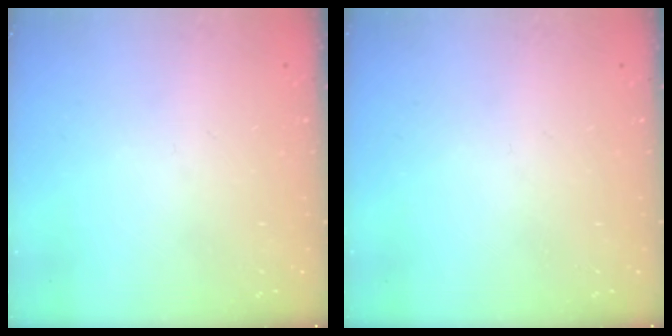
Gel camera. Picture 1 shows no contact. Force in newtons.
{"total": 0.0}